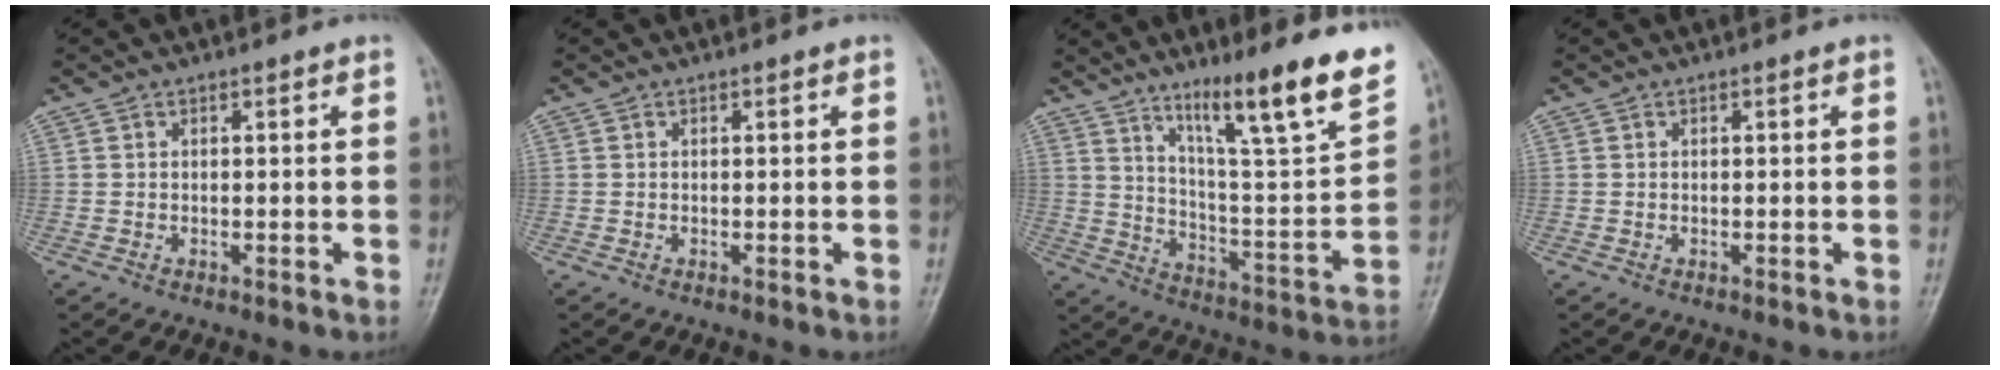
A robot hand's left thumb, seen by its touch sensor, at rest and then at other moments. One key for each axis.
{"total": 0.0}
{"total": 20.3, "fx": 12.9, "fy": 2.7, "fz": 15.5, "tx": -0.206, "ty": -0.066, "tz": 0.209}
{"total": 0.0}